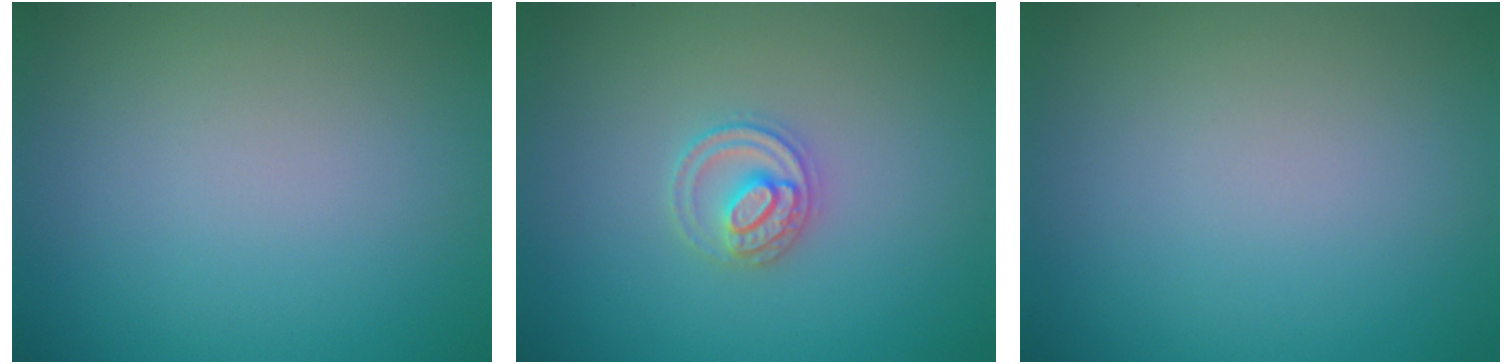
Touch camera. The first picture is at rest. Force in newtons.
{"total": 2.5, "press": 2.4, "slide": 0.3}
{"total": 0.0}